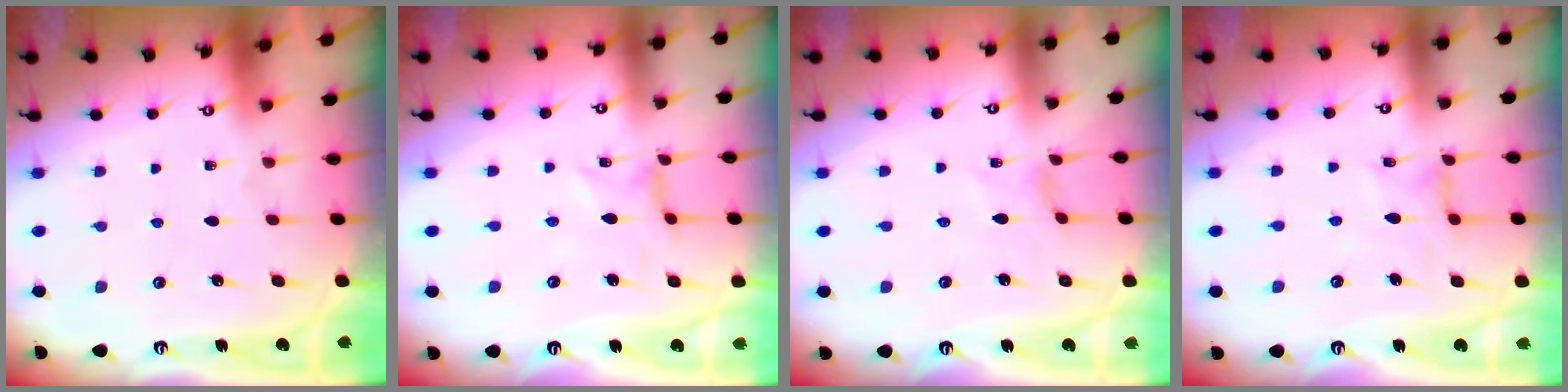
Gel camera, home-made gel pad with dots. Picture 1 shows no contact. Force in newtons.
{"total": 0.0}
{"total": 1.1, "press": 1.1, "slide": 0.3}
{"total": 1.6, "press": 1.6, "slide": 0.3}